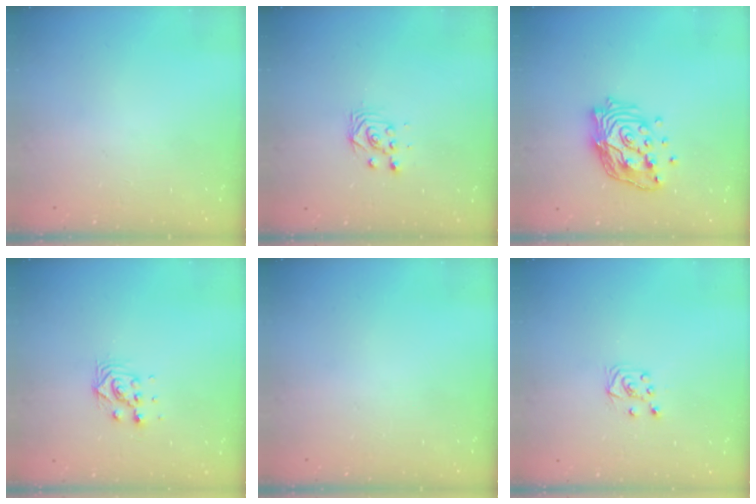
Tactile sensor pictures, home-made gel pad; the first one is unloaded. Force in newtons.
{"total": 3.0, "press": 3.0, "slide": 0.2}
{"total": 15.2, "press": 15.1, "slide": 1.5}
{"total": 6.1, "press": 6.1, "slide": 0.2}
{"total": 0.0}
{"total": 5.2, "press": 5.2, "slide": 0.4}